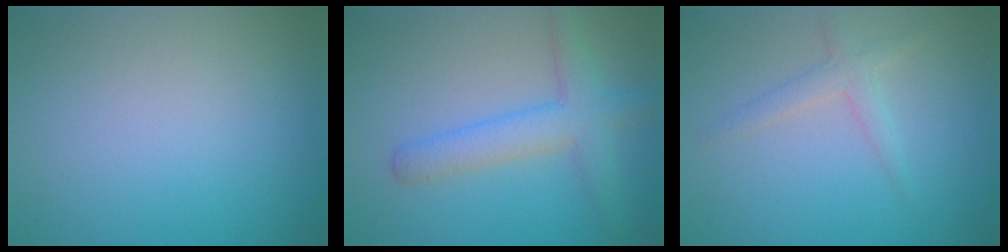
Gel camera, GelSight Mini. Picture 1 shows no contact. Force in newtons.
{"total": 4.2, "press": 4.2, "slide": 0.2}
{"total": 1.8, "press": 1.8, "slide": 0.0}